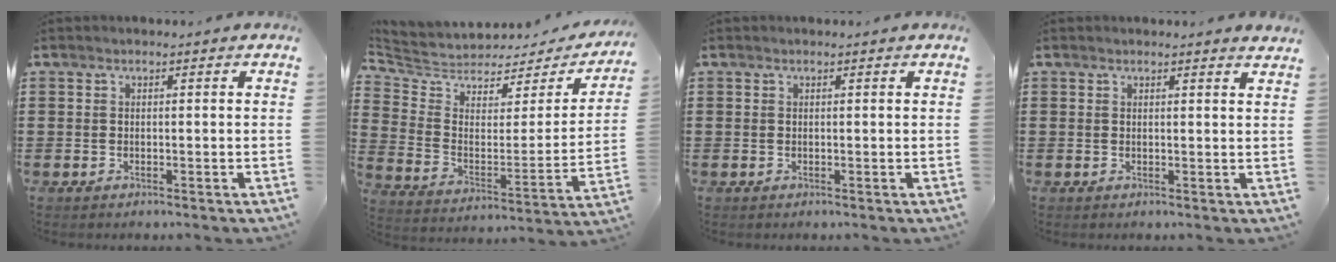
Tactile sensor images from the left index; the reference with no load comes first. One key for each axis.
{"total": 4.0, "fx": 3.5, "fy": 1.9, "fz": 0.3, "tx": -0.039, "ty": -0.036, "tz": 0.057}
{"total": 0.0}
{"total": 1.2, "fx": 1.2, "fy": -0.1, "fz": 0.4, "tx": -0.002, "ty": -0.004, "tz": 0.021}